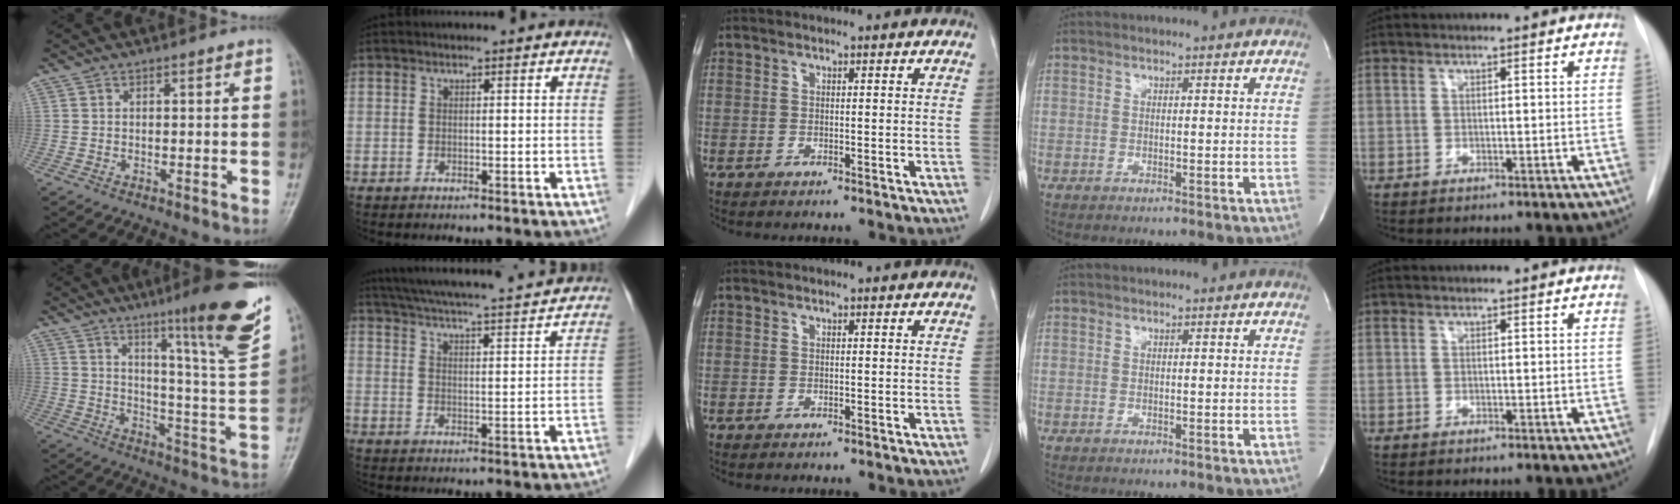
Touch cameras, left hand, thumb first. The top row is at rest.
{"thumb": {"total": 19.7, "force": [12.1, 1.1, 15.5], "torque": [-0.190, -0.071, 0.175]}, "index": {"total": 19.3, "force": [17.8, 0.5, 7.5], "torque": [-0.134, 0.012, 0.246]}}